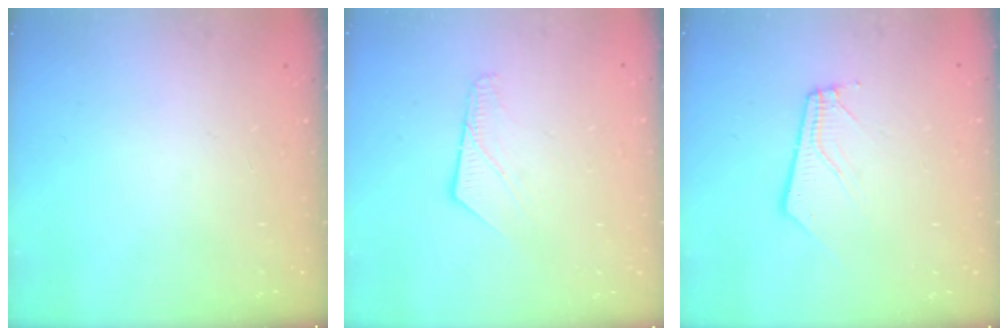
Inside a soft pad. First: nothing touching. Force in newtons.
{"total": 7.2, "press": 7.2, "slide": 0.9}
{"total": 4.5, "press": 4.5, "slide": 0.5}